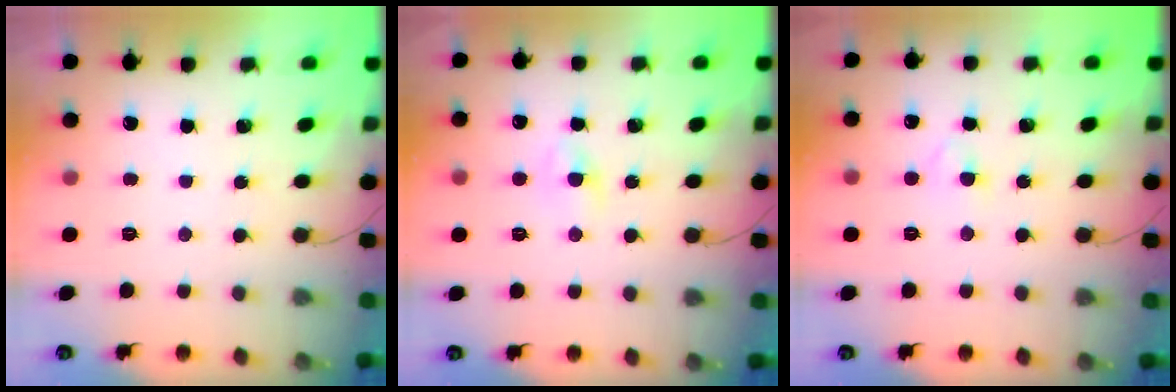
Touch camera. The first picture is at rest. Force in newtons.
{"total": 2.4, "press": 2.2, "slide": 1.1}
{"total": 2.2, "press": 2.0, "slide": 0.9}